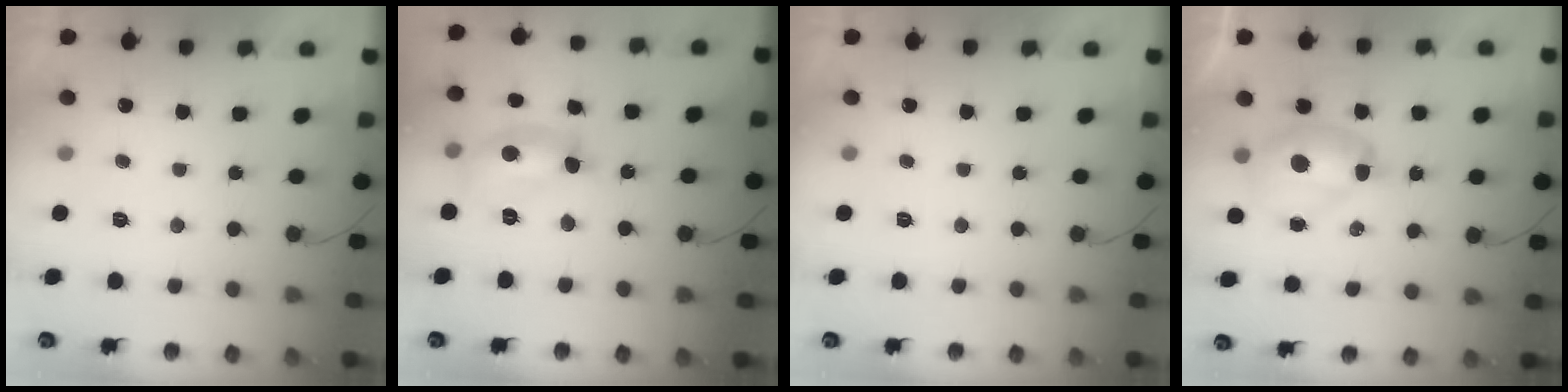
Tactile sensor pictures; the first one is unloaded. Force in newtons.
{"total": 15.7, "press": 15.7, "slide": 0.7}
{"total": 0.0}
{"total": 10.3, "press": 10.3, "slide": 0.4}